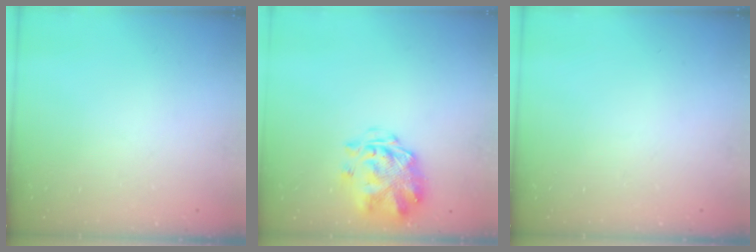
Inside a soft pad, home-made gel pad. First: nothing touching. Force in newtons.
{"total": 3.3, "press": 3.0, "slide": 1.5}
{"total": 0.0}